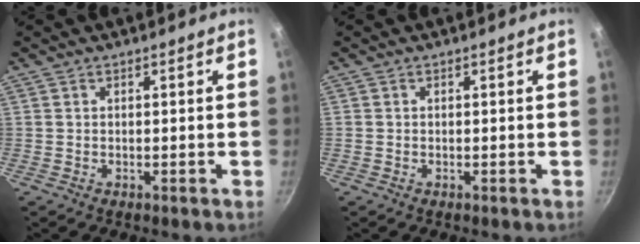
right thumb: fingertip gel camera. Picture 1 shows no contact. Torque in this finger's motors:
{"motor_torque": [-0.42, 0.05, 0.21, 0.43, 0.03]}